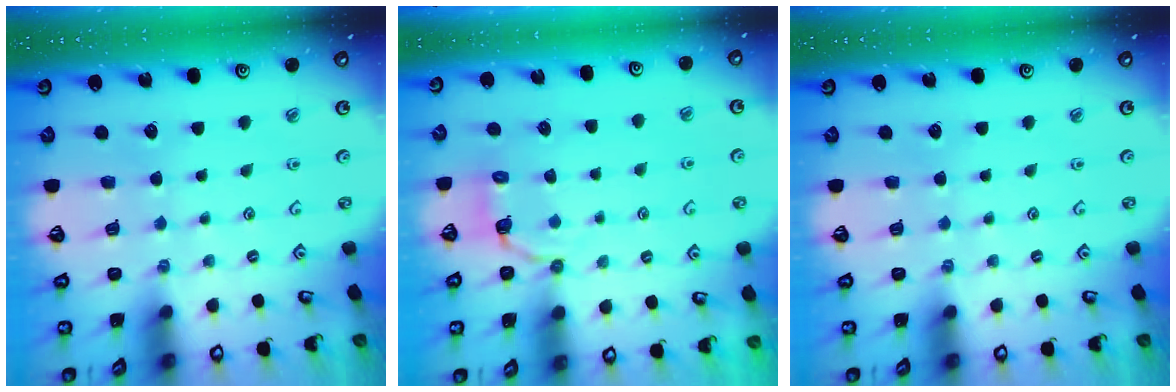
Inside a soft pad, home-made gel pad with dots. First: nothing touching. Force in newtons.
{"total": 3.9, "press": 2.1, "slide": 3.3}
{"total": 0.0}